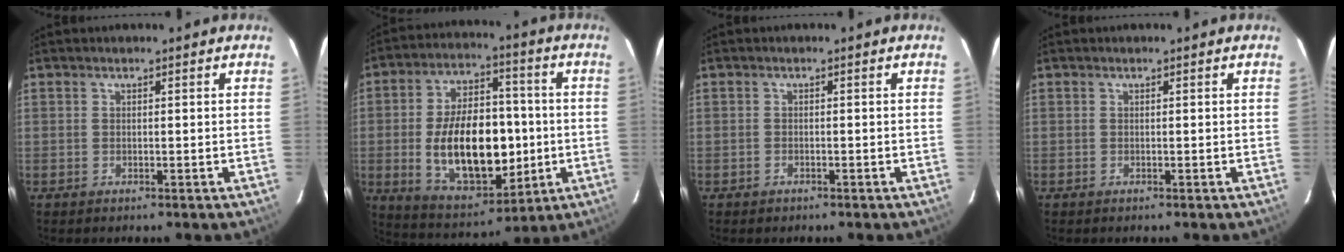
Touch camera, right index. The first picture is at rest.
{"total": 20.0, "force": [-2.3, 11.3, 16.3], "torque": [-0.300, 0.012, -0.013]}
{"total": 0.9, "force": [-0.6, 0.6, 0.0], "torque": [-0.003, 0.003, -0.009]}
{"total": 0.0}